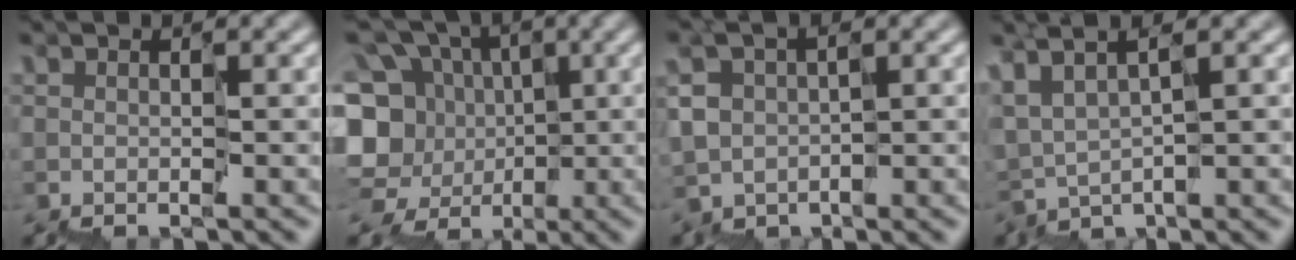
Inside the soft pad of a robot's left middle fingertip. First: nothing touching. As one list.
[{"total": 7.4, "force": [-1.4, 6.5, 3.3], "torque": [-0.072, 0.017, -0.039]}, {"total": 2.1, "force": [-0.2, 1.9, 0.8], "torque": [-0.022, 0.011, -0.008]}, {"total": 2.4, "force": [1.5, 0.6, 1.7], "torque": [-0.054, 0.008, 0.032]}]